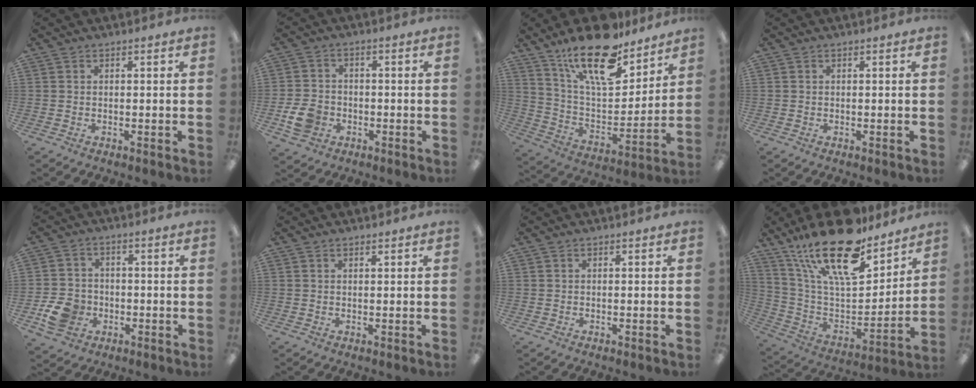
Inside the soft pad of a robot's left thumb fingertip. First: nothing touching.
{"total": 6.8, "force": [-2.4, 5.4, 3.5], "torque": [-0.072, 0.008, -0.044]}
{"total": 21.6, "force": [15.4, 8.4, 12.6], "torque": [-0.213, -0.094, 0.266]}
{"total": 0.0}
{"total": 8.1, "force": [-2.8, 6.7, 3.8], "torque": [-0.084, 0.015, -0.050]}
{"total": 0.6, "force": [0.6, 0.1, 0.2], "torque": [-0.004, 0.000, 0.010]}
{"total": 0.0}
{"total": 24.7, "force": [17.2, 9.3, 15.0], "torque": [-0.276, -0.107, 0.297]}